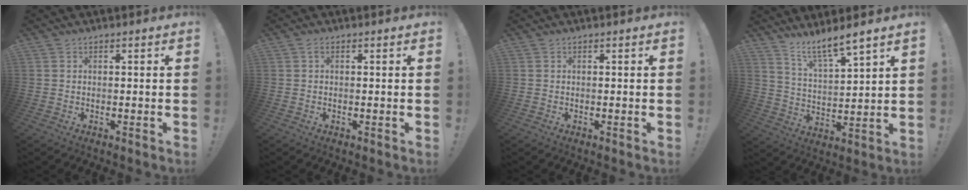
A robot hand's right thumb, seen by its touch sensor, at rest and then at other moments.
{"total": 0.6, "force": [0.1, 0.5, 0.4], "torque": [-0.007, 0.002, 0.001]}
{"total": 0.0}
{"total": 8.6, "force": [7.5, 0.8, 4.2], "torque": [-0.071, -0.057, 0.130]}